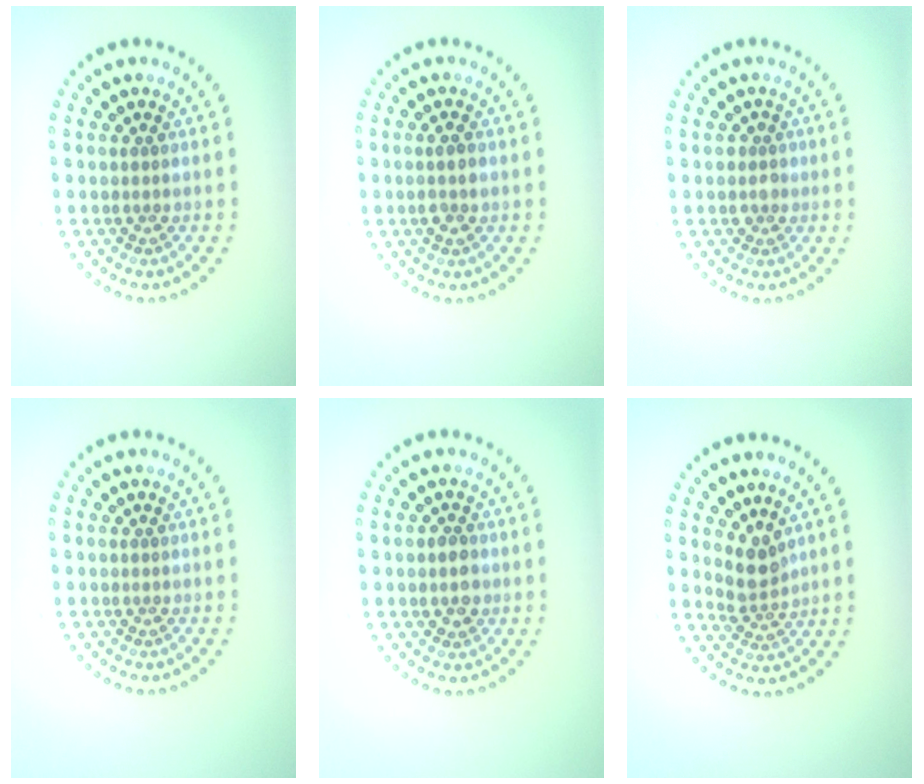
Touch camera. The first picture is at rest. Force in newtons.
{"total": 1.6, "press": 1.6, "slide": 0.4}
{"total": 1.3, "press": 1.1, "slide": 0.8}
{"total": 0.0}
{"total": 1.9, "press": 1.9, "slide": 0.4}
{"total": 2.4, "press": 1.8, "slide": 1.6}